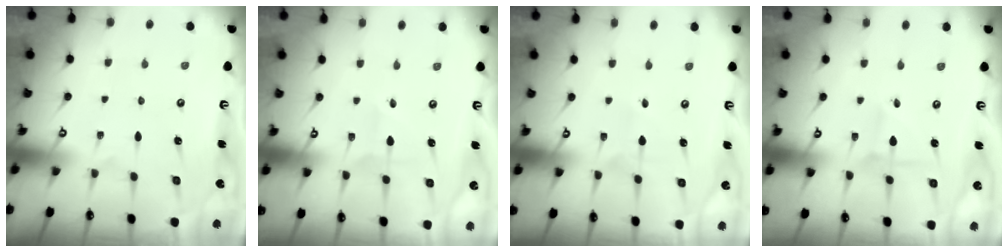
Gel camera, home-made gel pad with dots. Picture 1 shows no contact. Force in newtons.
{"total": 2.7, "press": 2.5, "slide": 0.9}
{"total": 2.3, "press": 2.3, "slide": 0.2}
{"total": 2.6, "press": 2.5, "slide": 0.3}